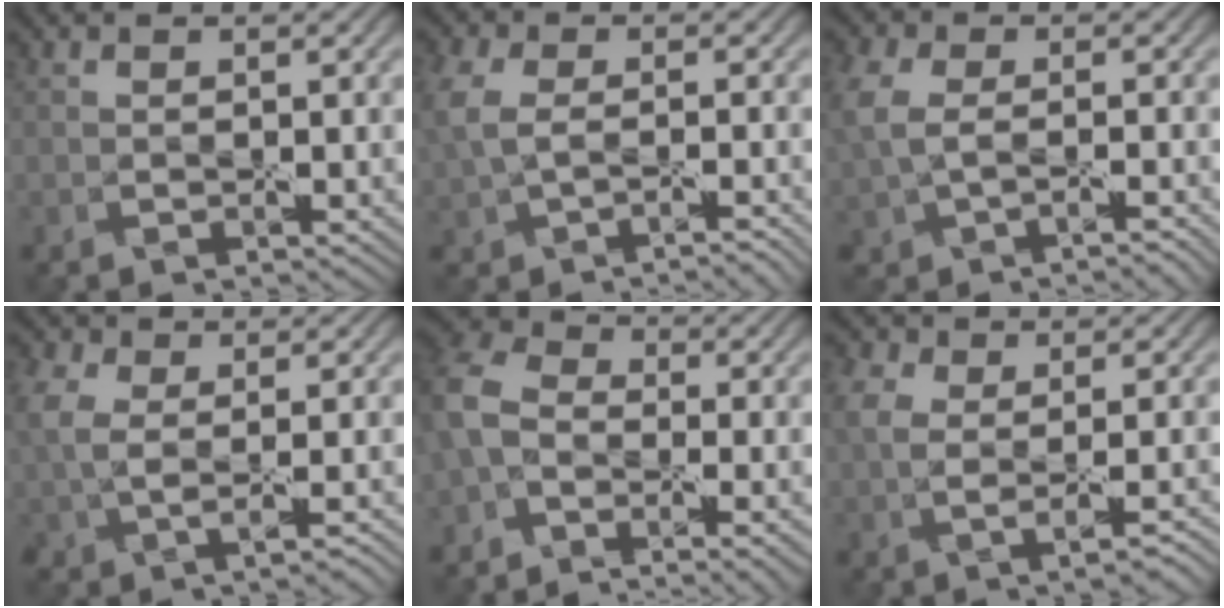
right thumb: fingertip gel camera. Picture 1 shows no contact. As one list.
[{"total": 4.7, "force": [-0.8, 2.8, 3.6], "torque": [-0.090, -0.006, -0.013]}, {"total": 5.1, "force": [-0.6, 3.2, 3.9], "torque": [-0.106, -0.007, -0.003]}, {"total": 4.8, "force": [0.4, 2.7, 3.9], "torque": [-0.093, 0.005, 0.013]}, {"total": 8.5, "force": [-3.9, 5.2, 5.4], "torque": [-0.127, -0.013, -0.065]}, {"total": 6.2, "force": [0.1, 3.6, 5.1], "torque": [-0.082, 0.009, 0.007]}]